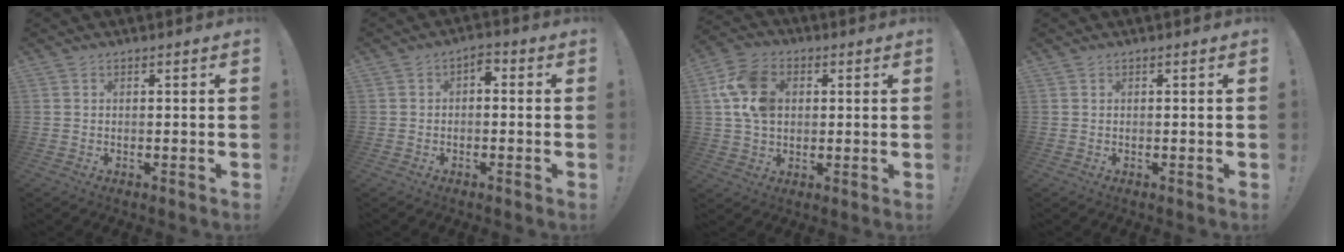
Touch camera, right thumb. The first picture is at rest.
{"total": 2.7, "force": [-0.8, 1.9, 1.6], "torque": [-0.024, 0.008, -0.019]}
{"total": 13.2, "force": [3.0, 9.8, 8.3], "torque": [-0.153, 0.007, 0.060]}
{"total": 0.0}